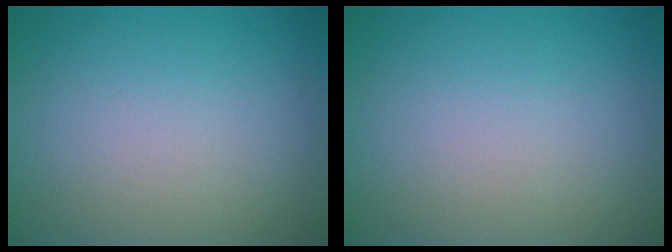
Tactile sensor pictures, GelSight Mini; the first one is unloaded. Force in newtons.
{"total": 0.0}